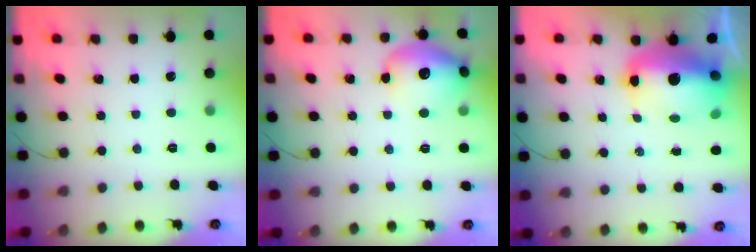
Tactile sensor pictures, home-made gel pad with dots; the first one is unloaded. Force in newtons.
{"total": 14.3, "press": 14.1, "slide": 2.3}
{"total": 15.6, "press": 14.8, "slide": 4.9}